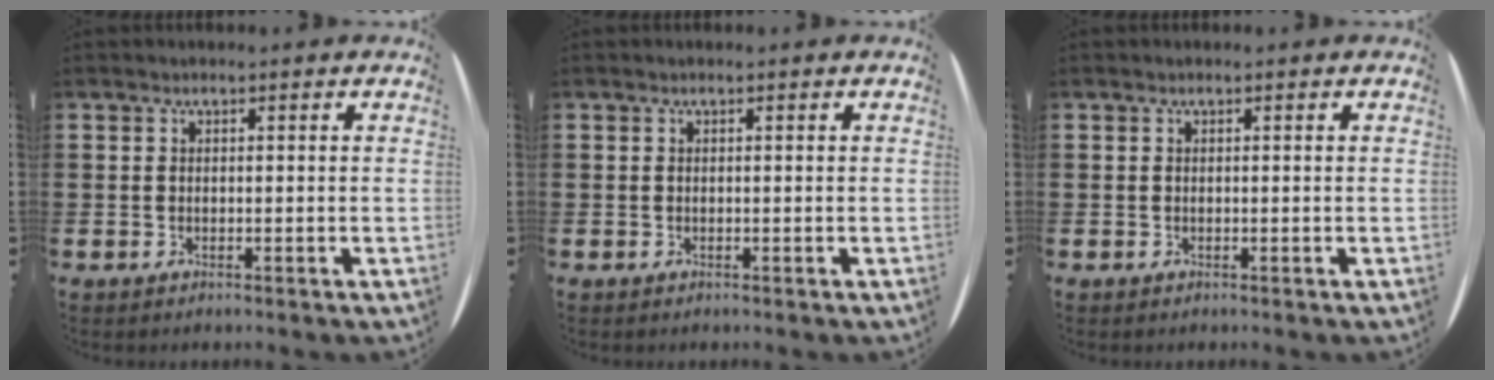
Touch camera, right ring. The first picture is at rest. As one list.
[{"total": 0.0}, {"total": 0.0}]